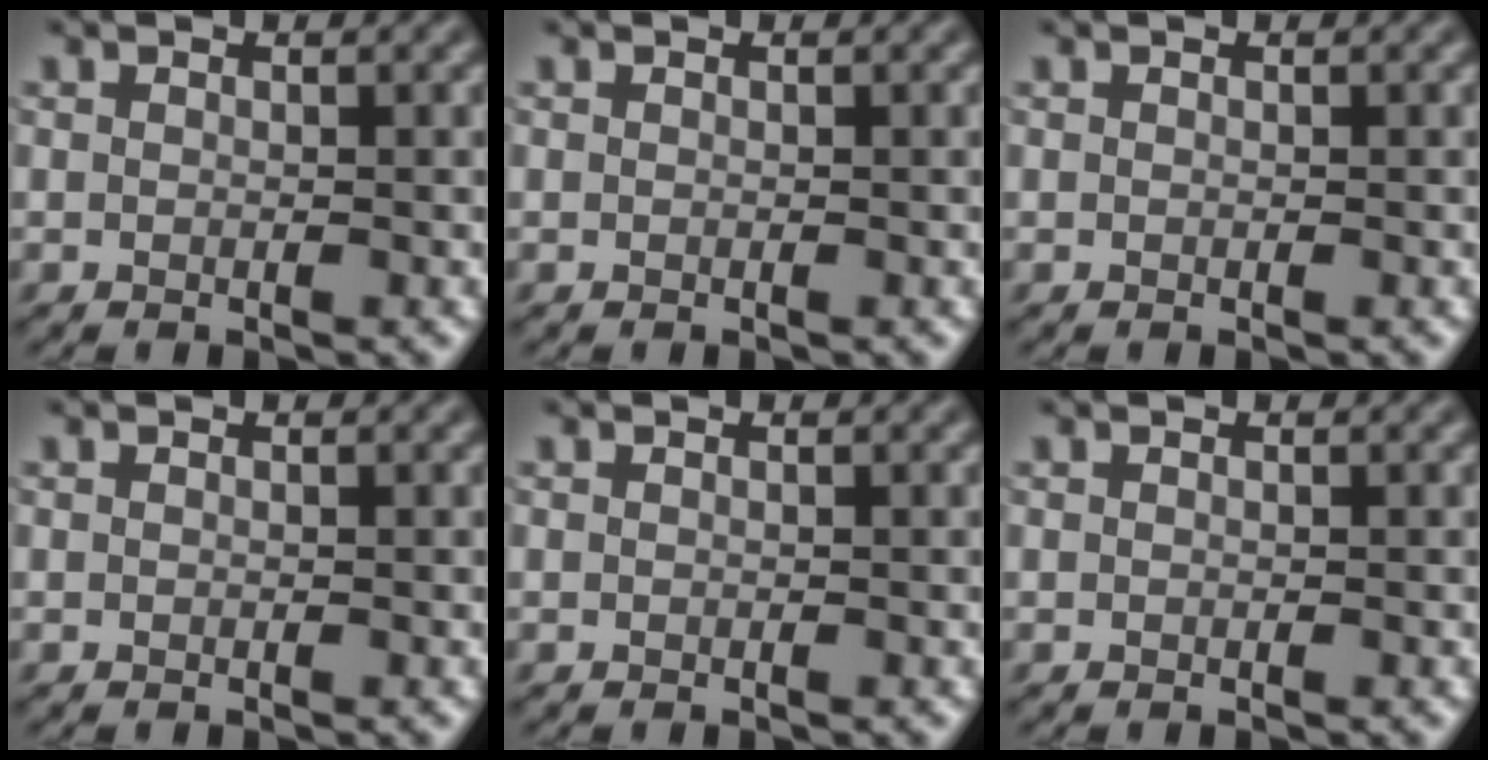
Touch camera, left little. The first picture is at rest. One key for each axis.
{"total": 0.0}
{"total": 0.0}
{"total": 0.0}
{"total": 0.0}
{"total": 0.0}